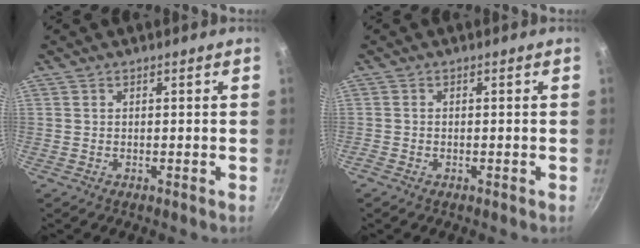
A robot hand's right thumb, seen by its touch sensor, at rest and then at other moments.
{"total": 0.5, "force": [-0.4, 0.3, 0.2], "torque": [-0.008, 0.003, -0.011]}